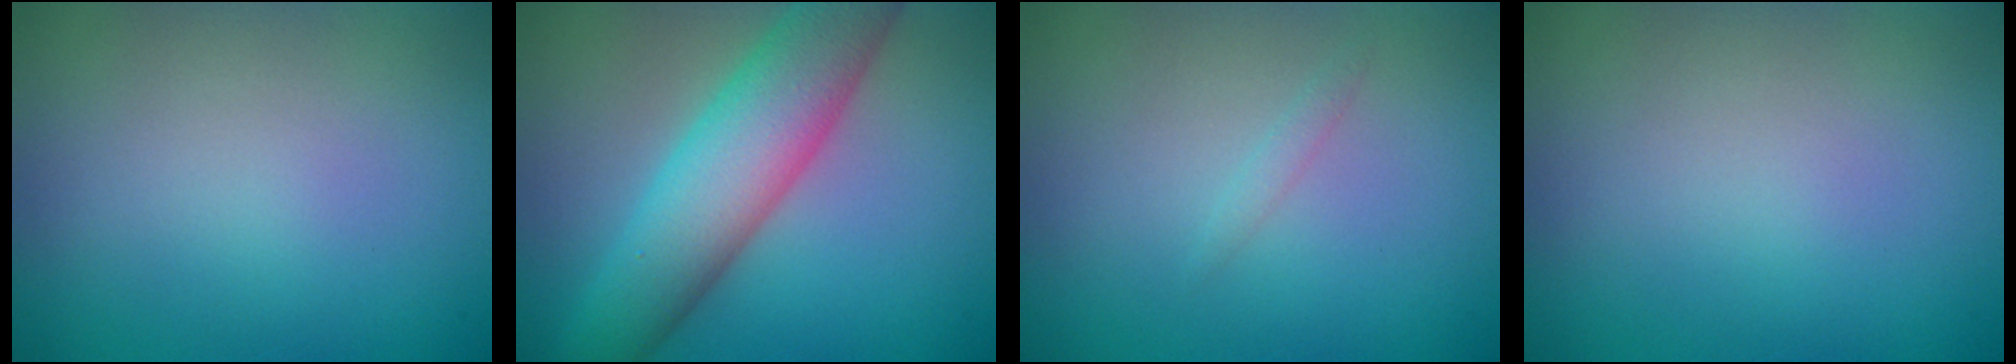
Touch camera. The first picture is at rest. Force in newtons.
{"total": 7.6, "press": 7.6, "slide": 0.2}
{"total": 0.6, "press": 0.6, "slide": 0.0}
{"total": 0.0}